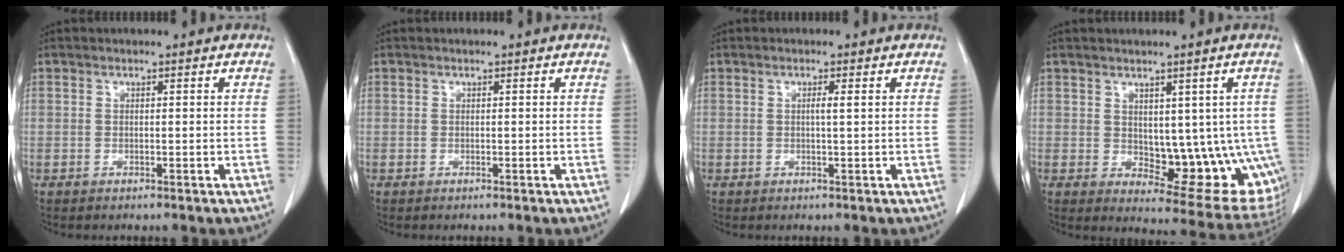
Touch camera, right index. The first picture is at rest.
{"total": 0.0}
{"total": 1.2, "force": [0.2, -0.2, 1.1], "torque": [-0.021, 0.001, 0.003]}
{"total": 12.9, "force": [-0.9, 6.6, 11.0], "torque": [-0.114, -0.005, 0.005]}